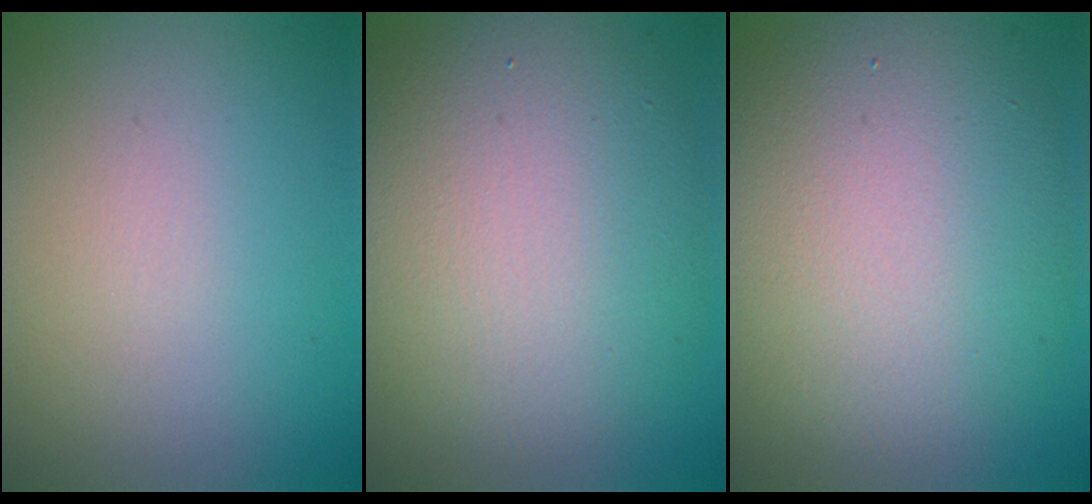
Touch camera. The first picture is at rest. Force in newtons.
{"total": 9.8, "press": 9.8, "slide": 0.4}
{"total": 10.4, "press": 10.4, "slide": 0.5}